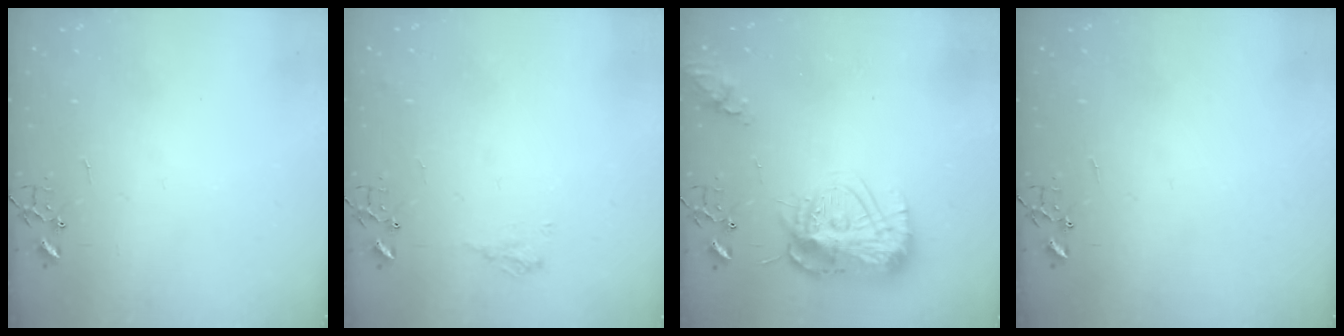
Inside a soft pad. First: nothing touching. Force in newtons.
{"total": 8.5, "press": 8.4, "slide": 0.8}
{"total": 15.2, "press": 15.1, "slide": 1.2}
{"total": 0.0}